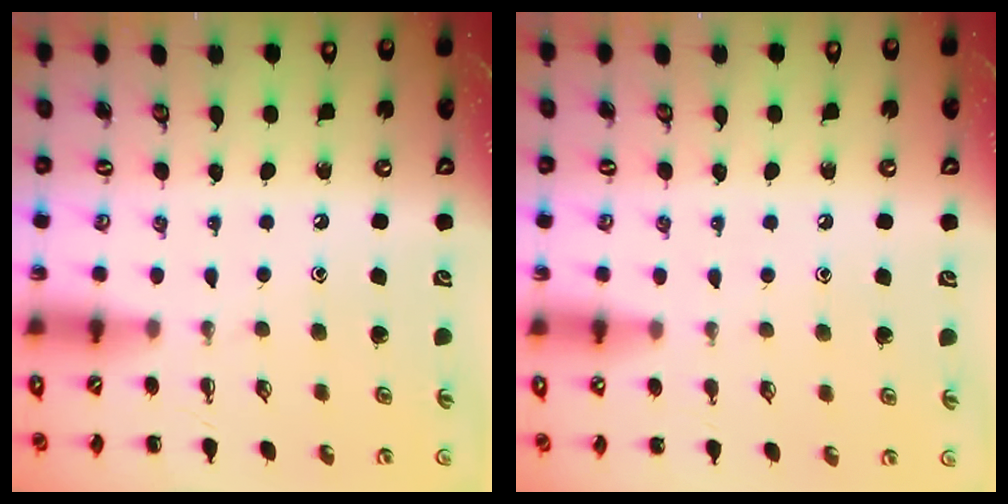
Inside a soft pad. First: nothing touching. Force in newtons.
{"total": 6.2, "press": 5.9, "slide": 2.0}